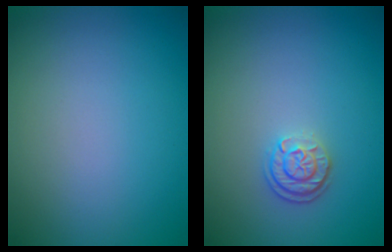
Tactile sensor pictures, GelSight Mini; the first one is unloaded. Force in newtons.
{"total": 1.8, "press": 1.5, "slide": 0.9}